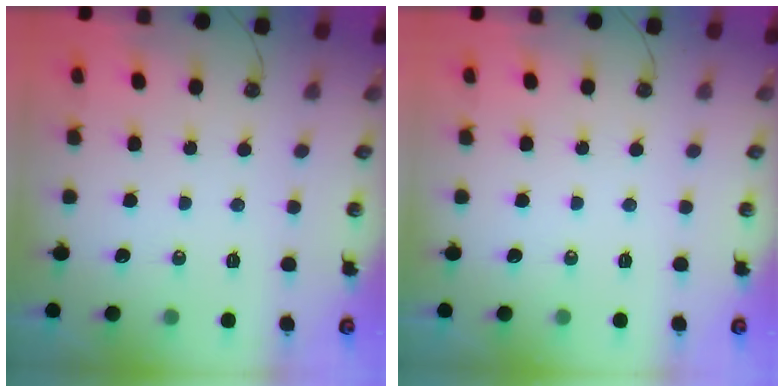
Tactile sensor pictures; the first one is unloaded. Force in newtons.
{"total": 0.0}